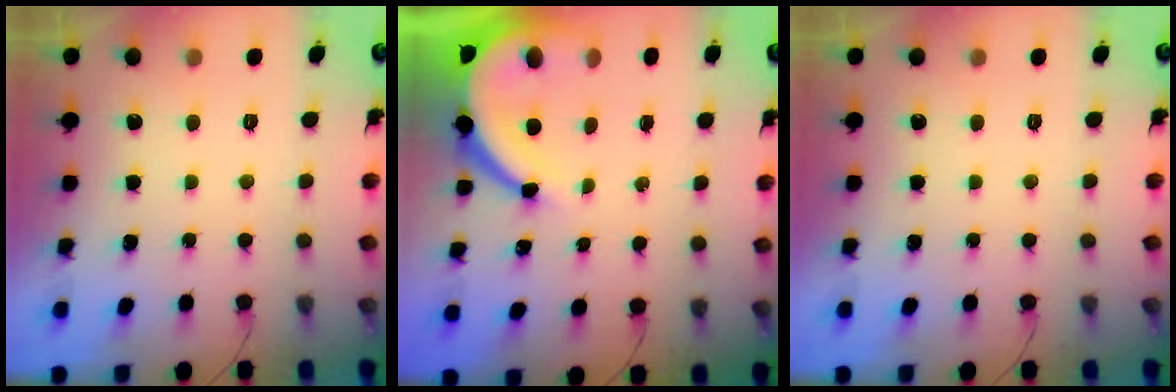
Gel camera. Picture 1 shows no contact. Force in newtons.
{"total": 11.3, "press": 11.2, "slide": 1.6}
{"total": 0.0}